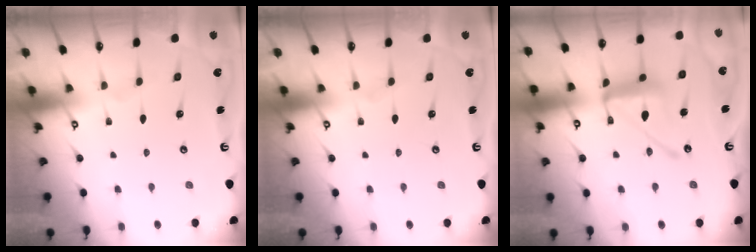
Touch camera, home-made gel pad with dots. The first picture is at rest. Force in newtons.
{"total": 0.0}
{"total": 16.9, "press": 16.8, "slide": 1.6}